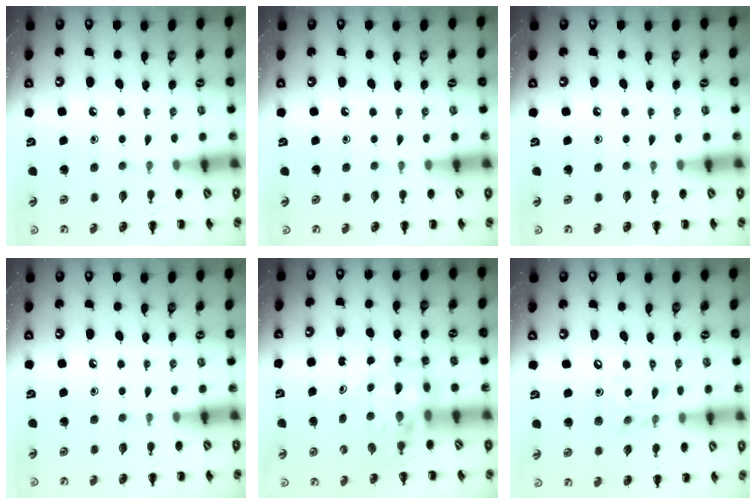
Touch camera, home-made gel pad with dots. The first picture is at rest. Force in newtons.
{"total": 0.0}
{"total": 0.0}
{"total": 0.0}
{"total": 10.7, "press": 10.2, "slide": 3.3}
{"total": 12.1, "press": 11.8, "slide": 2.9}